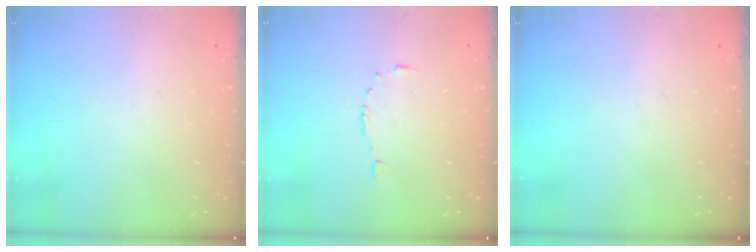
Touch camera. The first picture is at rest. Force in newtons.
{"total": 4.7, "press": 4.7, "slide": 0.4}
{"total": 0.0}